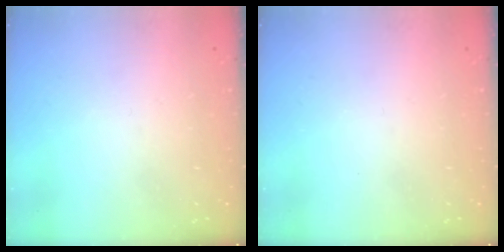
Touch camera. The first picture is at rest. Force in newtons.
{"total": 0.0}